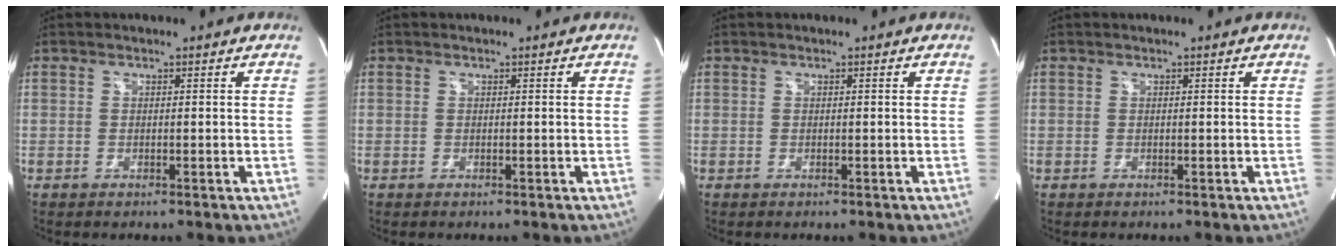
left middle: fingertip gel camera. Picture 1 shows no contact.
{"total": 0.0}
{"total": 0.0}
{"total": 0.0}